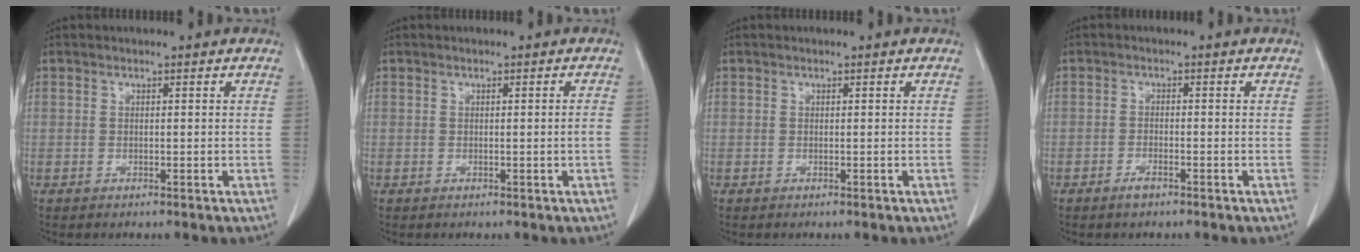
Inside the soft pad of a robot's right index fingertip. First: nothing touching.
{"total": 0.8, "force": [-0.2, -0.2, 0.8], "torque": [-0.012, -0.001, 0.001]}
{"total": 0.0}
{"total": 1.7, "force": [-1.3, 0.4, 1.1], "torque": [-0.027, -0.002, -0.020]}